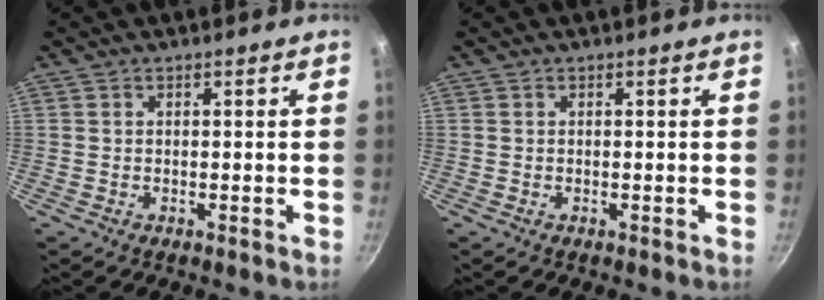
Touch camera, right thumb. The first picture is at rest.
{"total": 0.0}